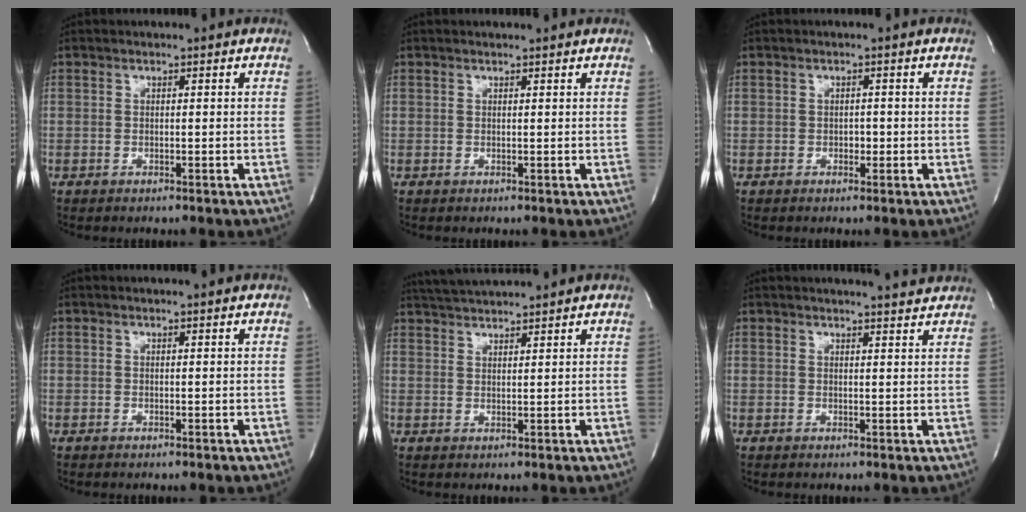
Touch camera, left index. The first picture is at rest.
{"total": 1.1, "force": [1.1, -0.1, 0.2], "torque": [-0.008, 0.002, 0.016]}
{"total": 1.0, "force": [-0.4, 0.7, 0.7], "torque": [-0.009, 0.000, -0.006]}
{"total": 1.2, "force": [1.1, -0.1, 0.4], "torque": [-0.009, 0.002, 0.013]}
{"total": 6.0, "force": [5.7, -0.6, 1.7], "torque": [-0.037, 0.025, 0.100]}
{"total": 4.9, "force": [4.8, -0.2, 1.2], "torque": [-0.022, -0.001, 0.047]}